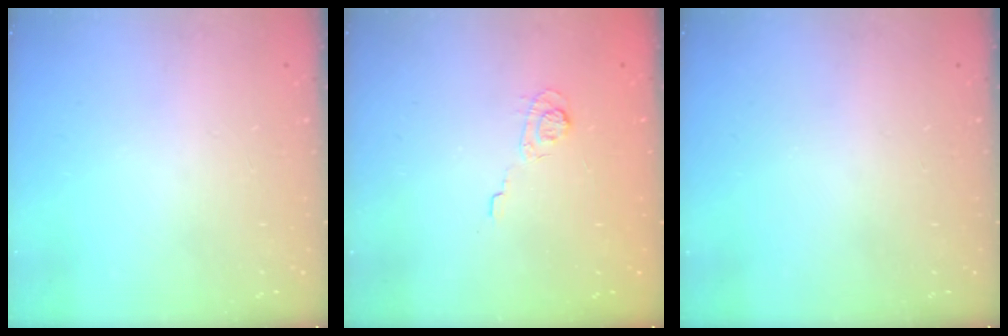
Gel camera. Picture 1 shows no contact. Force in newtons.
{"total": 3.3, "press": 2.9, "slide": 1.6}
{"total": 0.0}